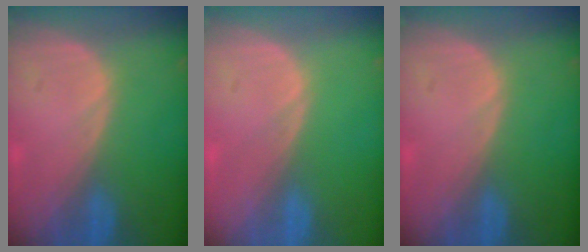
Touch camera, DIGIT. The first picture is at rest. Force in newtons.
{"total": 0.0}
{"total": 0.0}